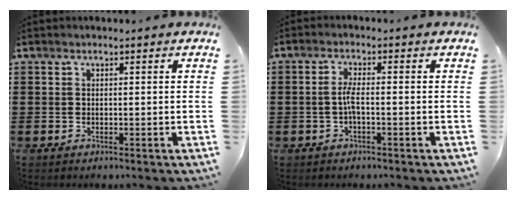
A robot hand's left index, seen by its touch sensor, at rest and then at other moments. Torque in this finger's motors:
{"motor_torque": [0.50, 0.11, 0.25, 0.04]}